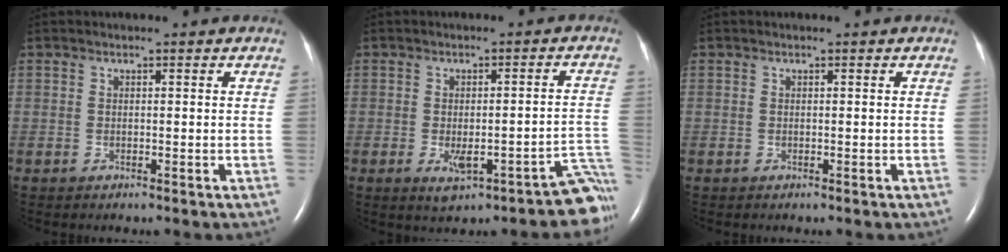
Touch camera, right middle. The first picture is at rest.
{"total": 8.1, "force": [-5.4, 2.1, 5.7], "torque": [-0.040, 0.030, -0.069]}
{"total": 0.0}